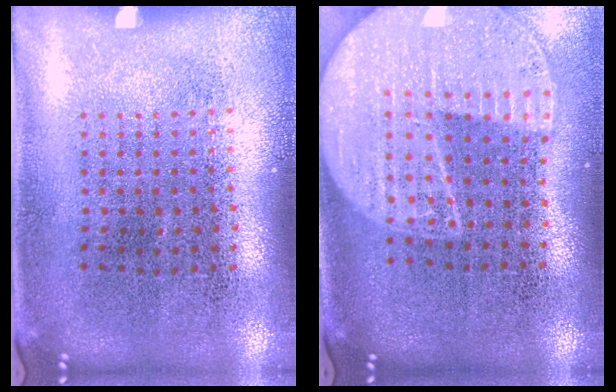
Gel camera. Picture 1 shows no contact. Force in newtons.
{"total": 2.3, "press": 2.0, "slide": 1.1}